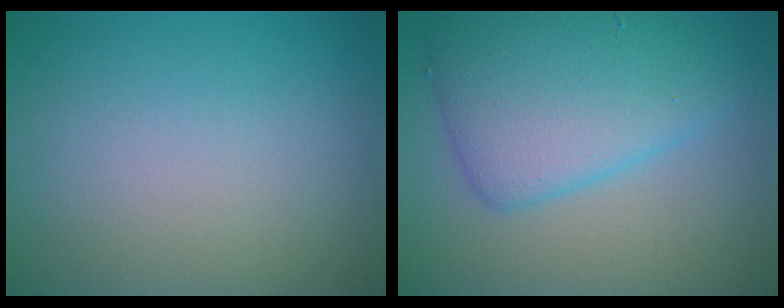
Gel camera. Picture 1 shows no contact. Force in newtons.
{"total": 6.5, "press": 6.5, "slide": 0.4}